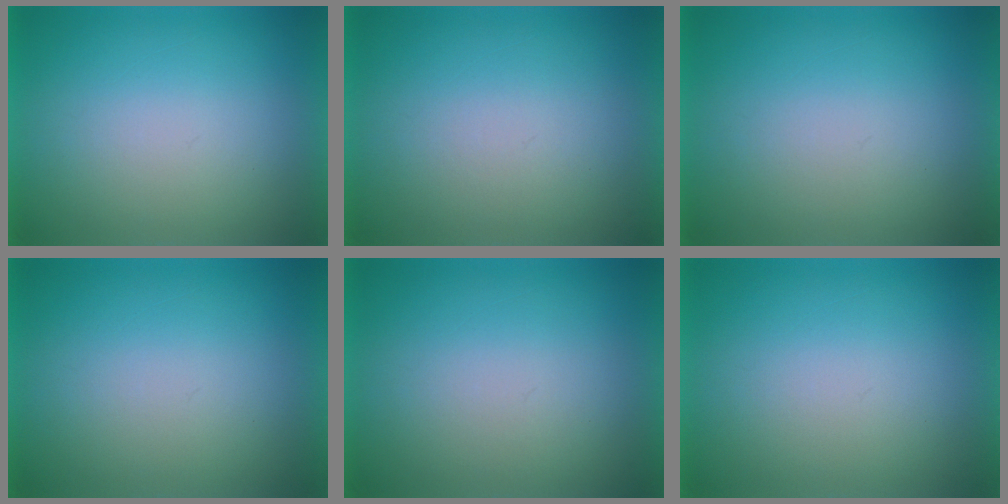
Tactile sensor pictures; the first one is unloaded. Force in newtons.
{"total": 1.1}
{"total": 0.0}
{"total": 0.0}
{"total": 1.0}
{"total": 0.0}